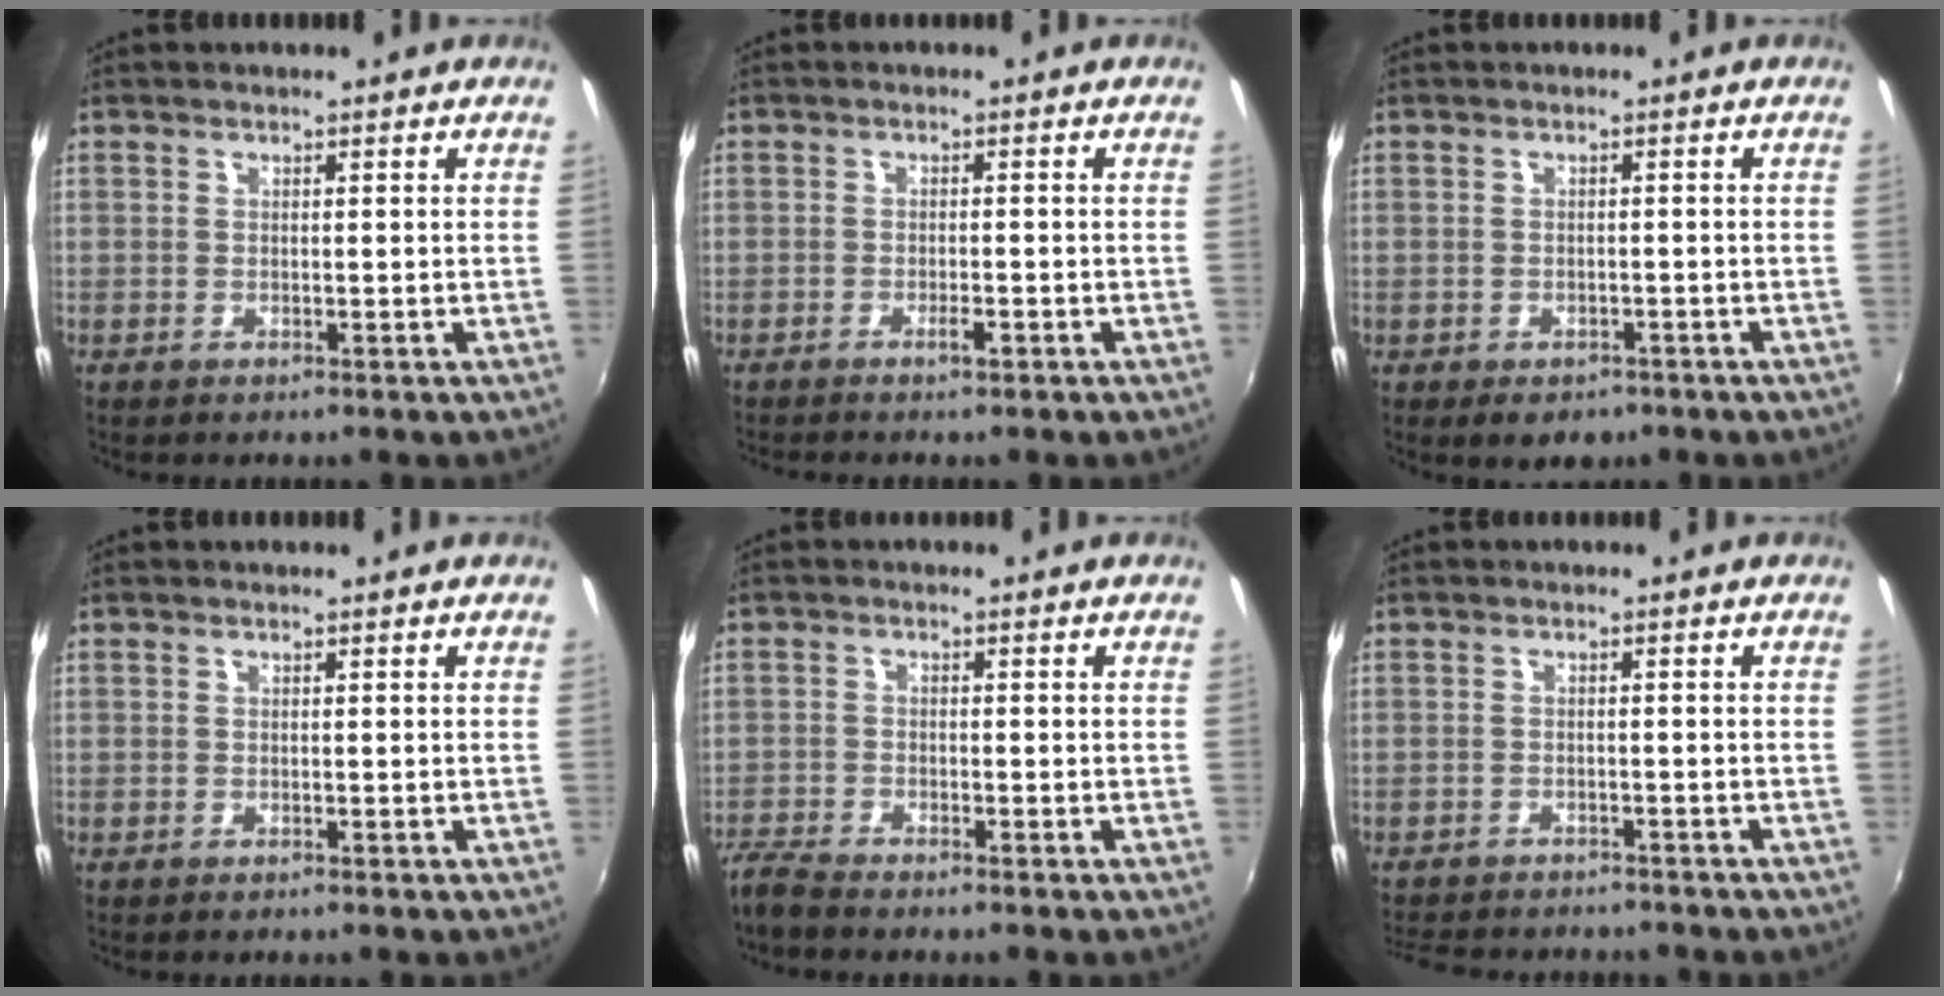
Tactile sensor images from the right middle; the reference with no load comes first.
{"total": 1.5, "force": [-1.1, 0.2, 1.0], "torque": [-0.023, 0.001, -0.021]}
{"total": 4.1, "force": [-2.7, 2.5, 1.8], "torque": [-0.038, -0.015, -0.034]}
{"total": 0.0}
{"total": 4.1, "force": [-3.9, 0.2, 1.2], "torque": [-0.042, -0.015, -0.080]}
{"total": 9.8, "force": [-8.7, 2.8, 3.4], "torque": [-0.084, -0.015, -0.127]}